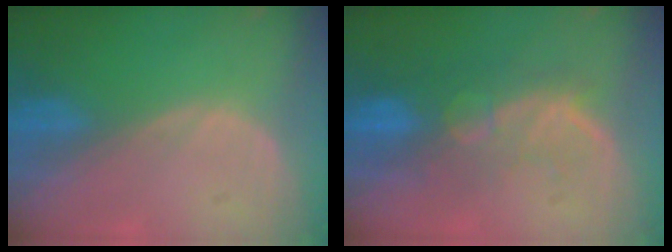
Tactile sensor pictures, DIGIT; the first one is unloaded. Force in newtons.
{"total": 10.0, "press": 8.5, "slide": 5.3}